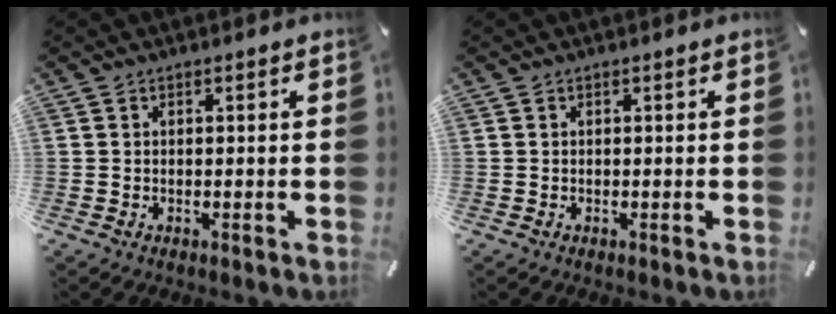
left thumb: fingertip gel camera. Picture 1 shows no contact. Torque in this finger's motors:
{"motor_torque": [-0.15, -0.10, -0.05, 0.02, 0.00]}